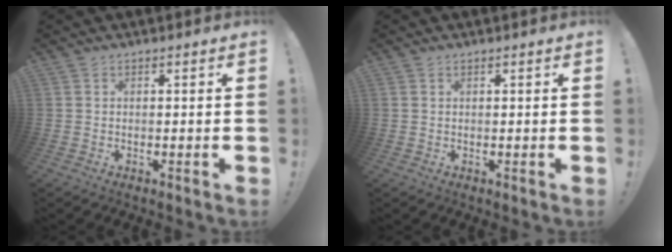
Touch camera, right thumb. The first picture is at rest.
{"total": 0.5, "force": [0.4, 0.2, 0.3], "torque": [-0.001, -0.001, 0.007]}